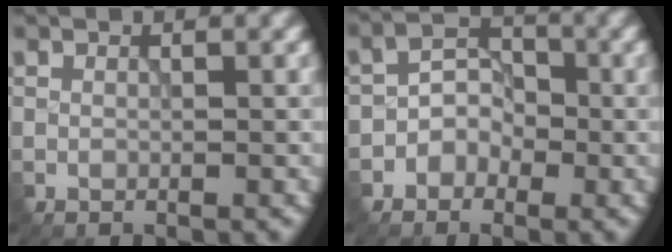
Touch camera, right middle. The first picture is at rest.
{"total": 2.7, "force": [-1.2, 2.1, 1.1], "torque": [-0.010, 0.009, -0.028]}